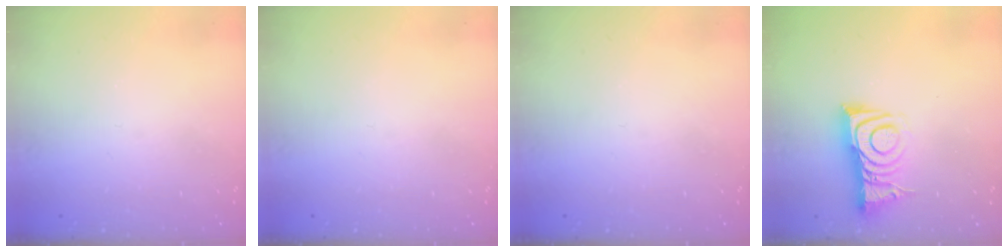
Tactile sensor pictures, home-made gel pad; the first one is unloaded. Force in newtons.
{"total": 0.0}
{"total": 0.0}
{"total": 8.3, "press": 8.3, "slide": 0.7}